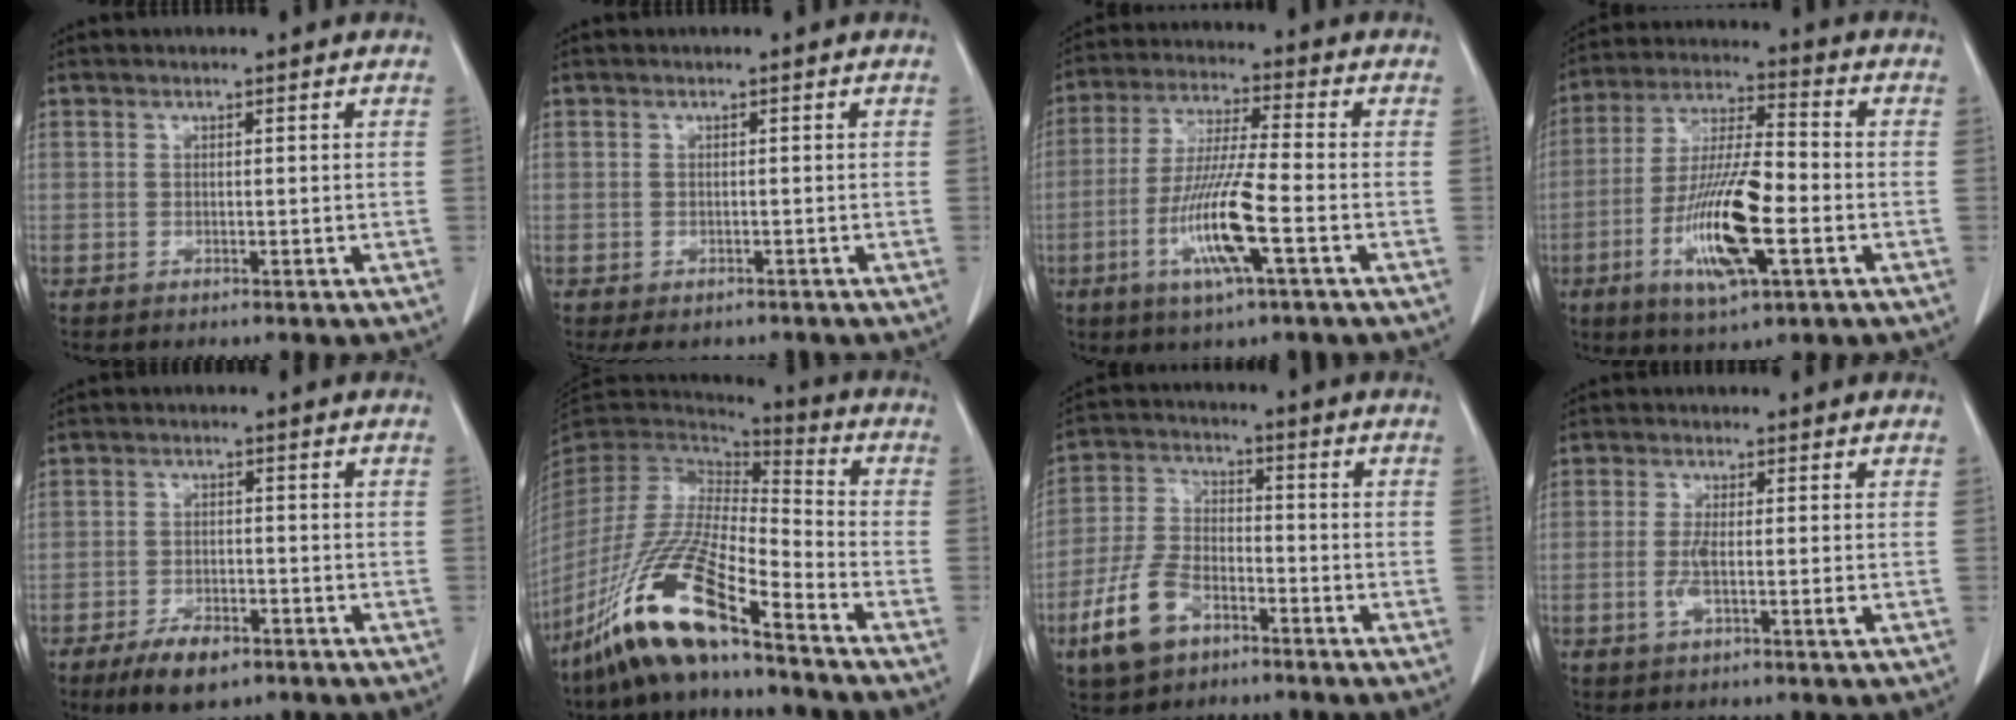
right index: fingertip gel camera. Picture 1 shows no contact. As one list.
[{"total": 3.4, "force": [-2.5, 2.2, 1.0], "torque": [-0.009, -0.001, -0.031]}, {"total": 11.8, "force": [-3.9, 0.3, 11.1], "torque": [-0.222, -0.013, -0.075]}, {"total": 14.8, "force": [-4.6, 2.7, 13.8], "torque": [-0.271, -0.009, -0.080]}, {"total": 5.9, "force": [-3.9, 2.3, 3.7], "torque": [-0.070, -0.004, -0.062]}, {"total": 16.4, "force": [-10.9, 2.2, 12.0], "torque": [-0.245, -0.027, -0.209]}, {"total": 10.0, "force": [-5.5, 5.5, 6.2], "torque": [-0.152, 0.003, -0.105]}, {"total": 3.3, "force": [-0.7, 0.2, 3.3], "torque": [-0.065, -0.004, -0.014]}]